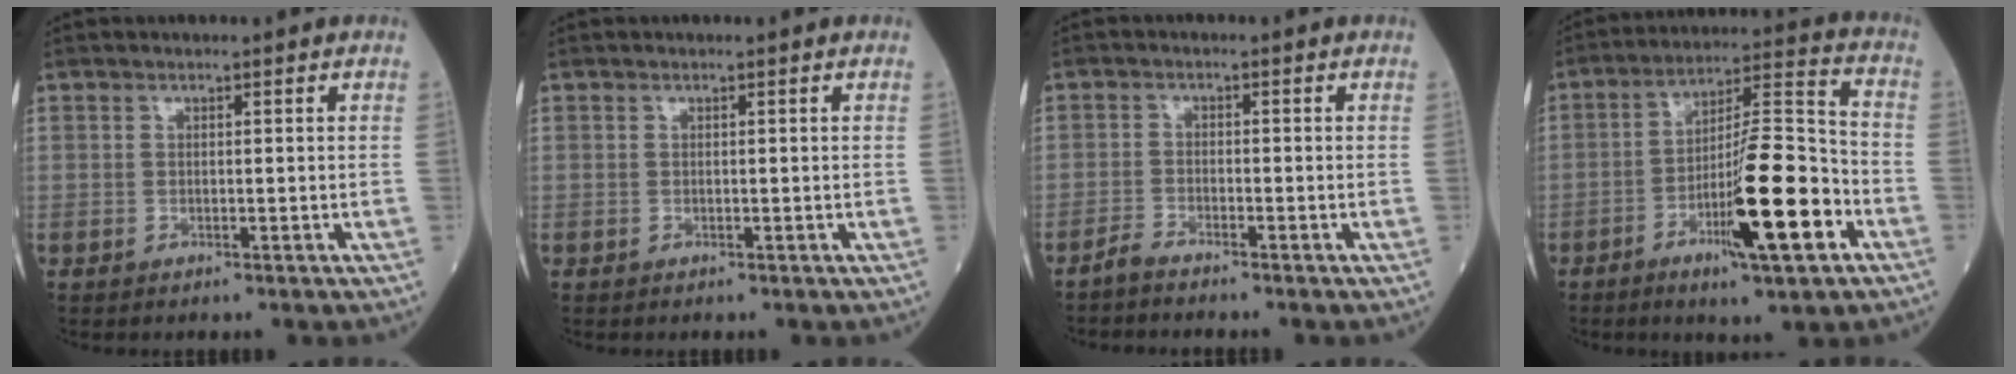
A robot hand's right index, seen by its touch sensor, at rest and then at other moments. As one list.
[{"total": 0.0}, {"total": 2.0, "force": [-1.9, -0.3, 0.4], "torque": [-0.015, -0.006, -0.039]}, {"total": 15.4, "force": [-5.9, 1.5, 14.1], "torque": [-0.240, -0.004, -0.094]}]